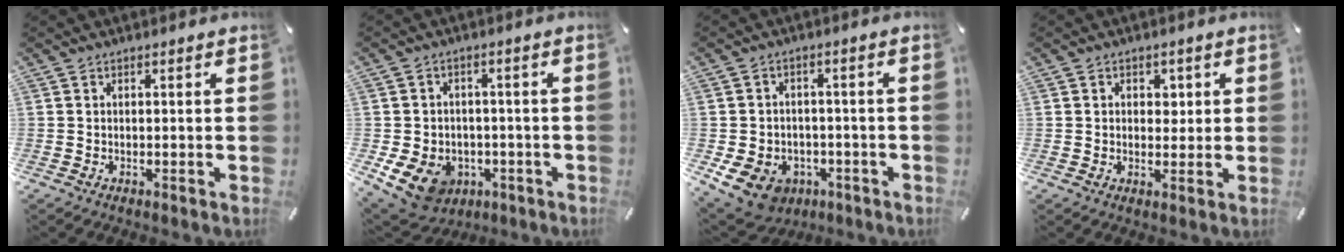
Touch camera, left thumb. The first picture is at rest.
{"total": 9.8, "force": [-3.6, 8.1, 4.0], "torque": [-0.098, 0.010, -0.065]}
{"total": 9.5, "force": [-4.7, 7.4, 3.8], "torque": [-0.095, 0.031, -0.081]}
{"total": 3.3, "force": [0.6, 2.8, 1.7], "torque": [-0.013, -0.003, 0.003]}